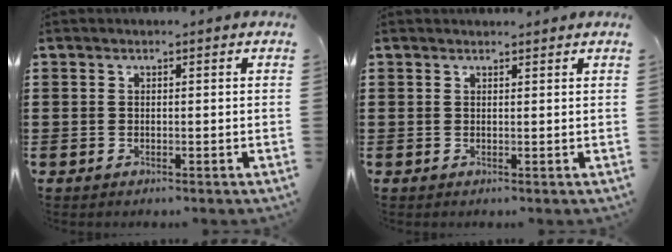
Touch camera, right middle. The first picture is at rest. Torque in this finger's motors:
{"motor_torque": [-0.01, 0.00, 0.00, 0.00]}